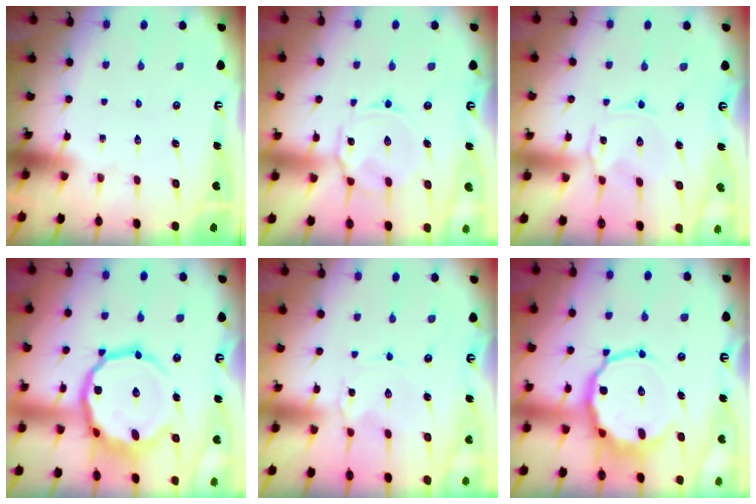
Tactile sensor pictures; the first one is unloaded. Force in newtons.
{"total": 8.7, "press": 8.6, "slide": 0.7}
{"total": 1.0, "press": 0.9, "slide": 0.4}
{"total": 17.1, "press": 16.9, "slide": 2.4}
{"total": 0.8, "press": 0.8, "slide": 0.1}
{"total": 12.1, "press": 11.7, "slide": 3.0}